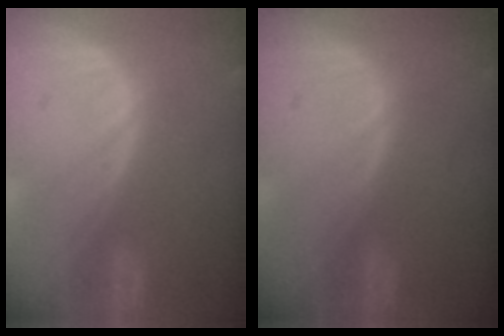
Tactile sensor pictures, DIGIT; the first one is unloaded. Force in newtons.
{"total": 0.0}